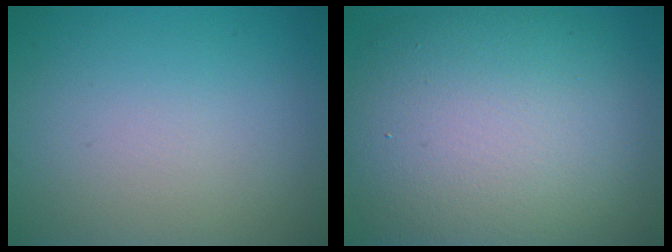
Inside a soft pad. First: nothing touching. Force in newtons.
{"total": 13.0, "press": 12.9, "slide": 0.9}